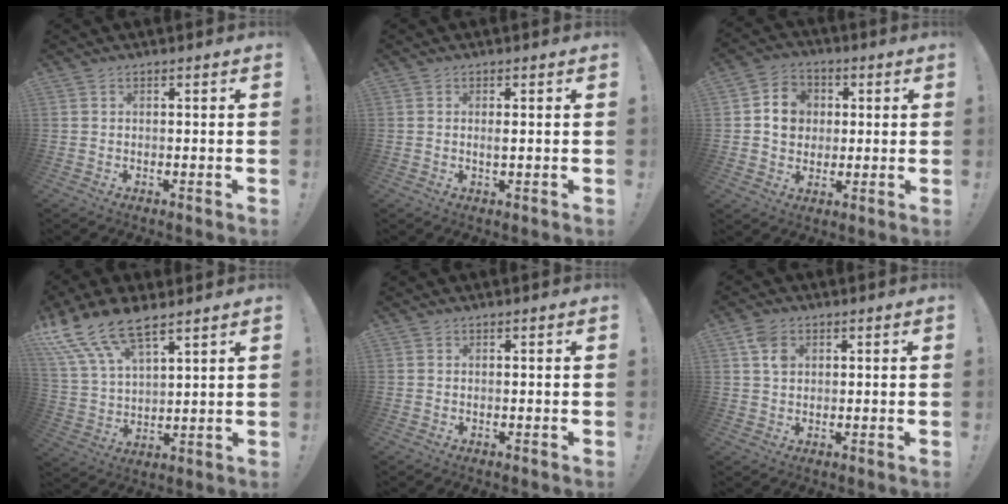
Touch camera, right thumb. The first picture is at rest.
{"total": 1.2, "force": [0.3, 0.1, 1.2], "torque": [-0.016, -0.004, 0.003]}
{"total": 10.2, "force": [1.6, 9.0, 4.4], "torque": [-0.050, 0.002, 0.035]}
{"total": 14.2, "force": [10.9, 5.0, 7.5], "torque": [-0.156, -0.062, 0.203]}
{"total": 0.0}
{"total": 4.9, "force": [1.9, 3.4, 3.1], "torque": [-0.053, 0.005, 0.037]}